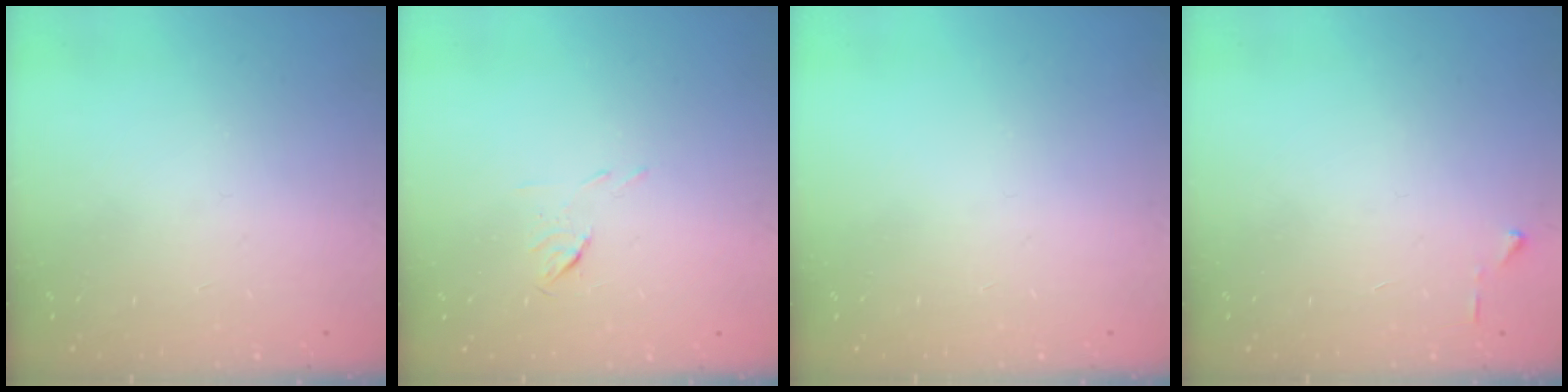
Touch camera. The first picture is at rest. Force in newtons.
{"total": 4.1, "press": 3.9, "slide": 1.2}
{"total": 0.0}
{"total": 3.2, "press": 3.2, "slide": 0.4}